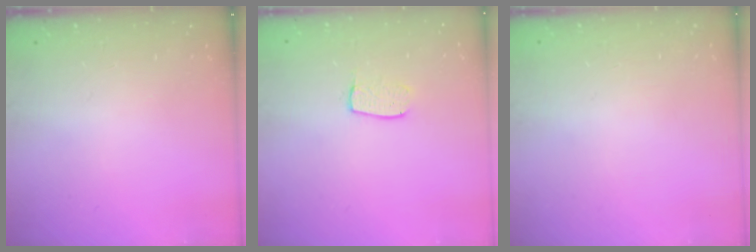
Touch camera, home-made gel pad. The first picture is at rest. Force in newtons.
{"total": 6.0, "press": 6.0, "slide": 0.4}
{"total": 0.0}